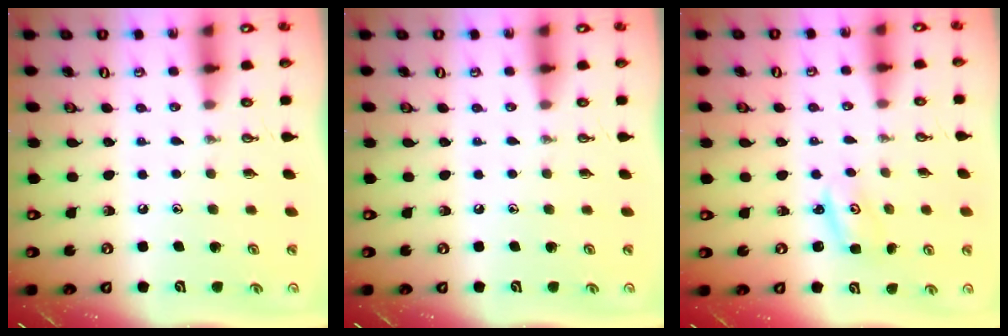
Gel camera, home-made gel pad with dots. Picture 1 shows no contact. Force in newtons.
{"total": 0.0}
{"total": 2.4, "press": 2.4, "slide": 0.1}